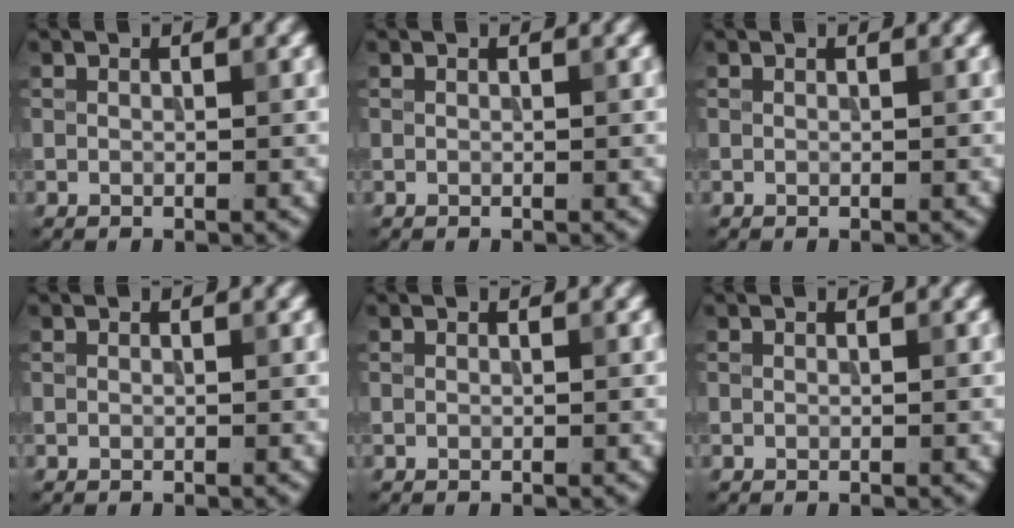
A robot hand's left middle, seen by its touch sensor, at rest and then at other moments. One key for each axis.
{"total": 0.0}
{"total": 0.0}
{"total": 0.0}
{"total": 0.0}
{"total": 0.0}